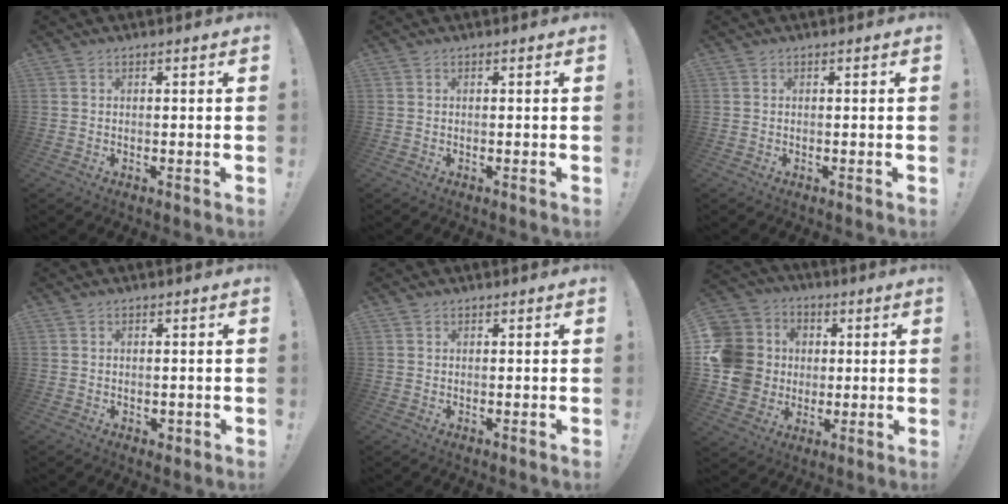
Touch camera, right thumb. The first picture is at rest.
{"total": 0.0}
{"total": 0.0}
{"total": 1.4, "force": [0.1, 1.3, 0.6], "torque": [-0.004, 0.002, 0.002]}
{"total": 0.6, "force": [0.5, 0.4, 0.1], "torque": [0.003, -0.002, 0.009]}
{"total": 15.2, "force": [0.6, 13.9, 6.2], "torque": [-0.127, 0.008, 0.029]}